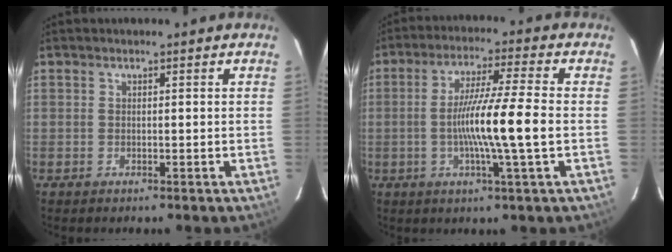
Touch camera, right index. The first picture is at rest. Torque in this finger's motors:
{"motor_torque": [1.51, -0.13, 0.87, 0.21]}